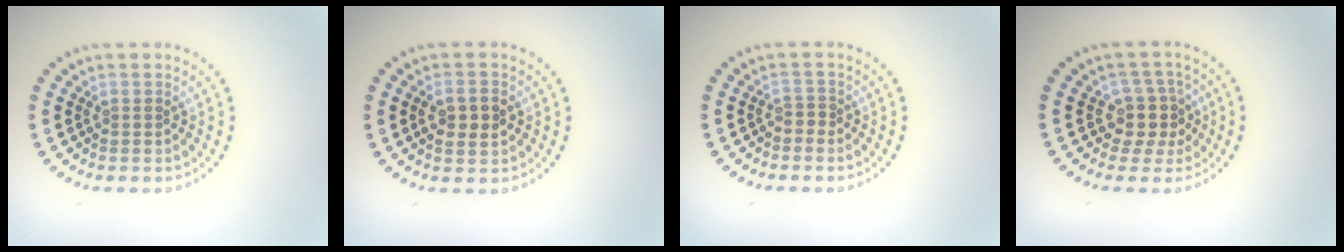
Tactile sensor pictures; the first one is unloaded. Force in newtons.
{"total": 2.7, "press": 2.7, "slide": 0.3}
{"total": 0.7, "press": 0.3, "slide": 0.6}
{"total": 2.9, "press": 2.3, "slide": 1.7}